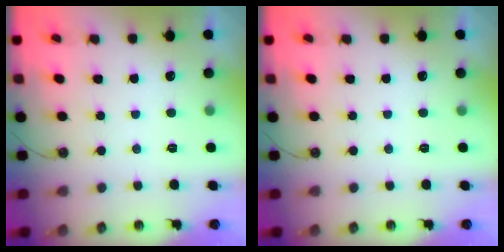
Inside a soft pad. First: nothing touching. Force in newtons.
{"total": 0.0}